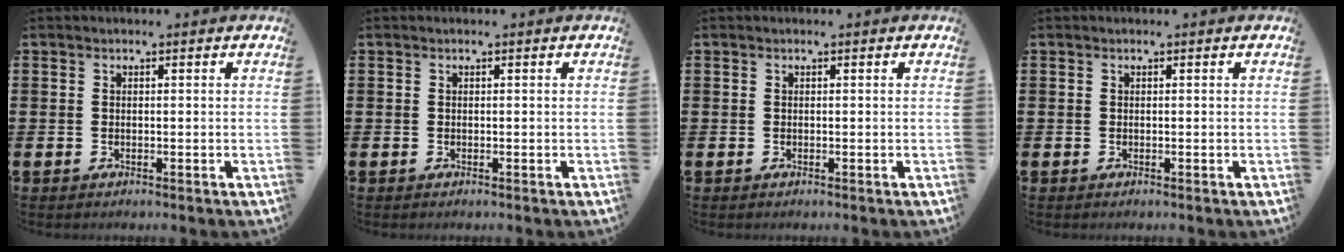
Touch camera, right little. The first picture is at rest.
{"total": 0.0}
{"total": 0.0}
{"total": 0.0}